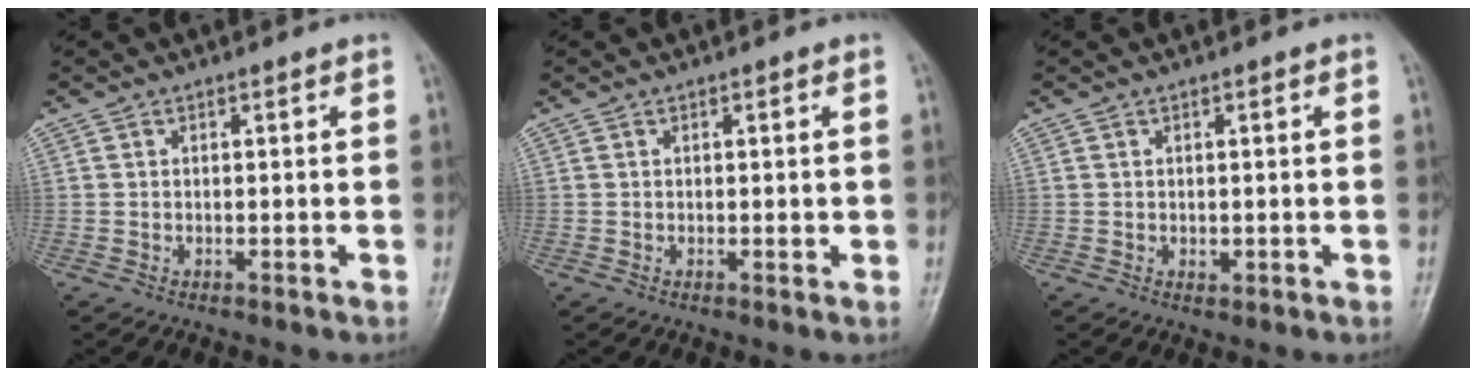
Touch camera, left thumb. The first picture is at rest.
{"total": 0.9, "force": [-0.1, 0.5, 0.7], "torque": [-0.001, 0.000, -0.002]}
{"total": 0.9, "force": [-0.1, 0.7, 0.5], "torque": [-0.003, -0.001, 0.001]}